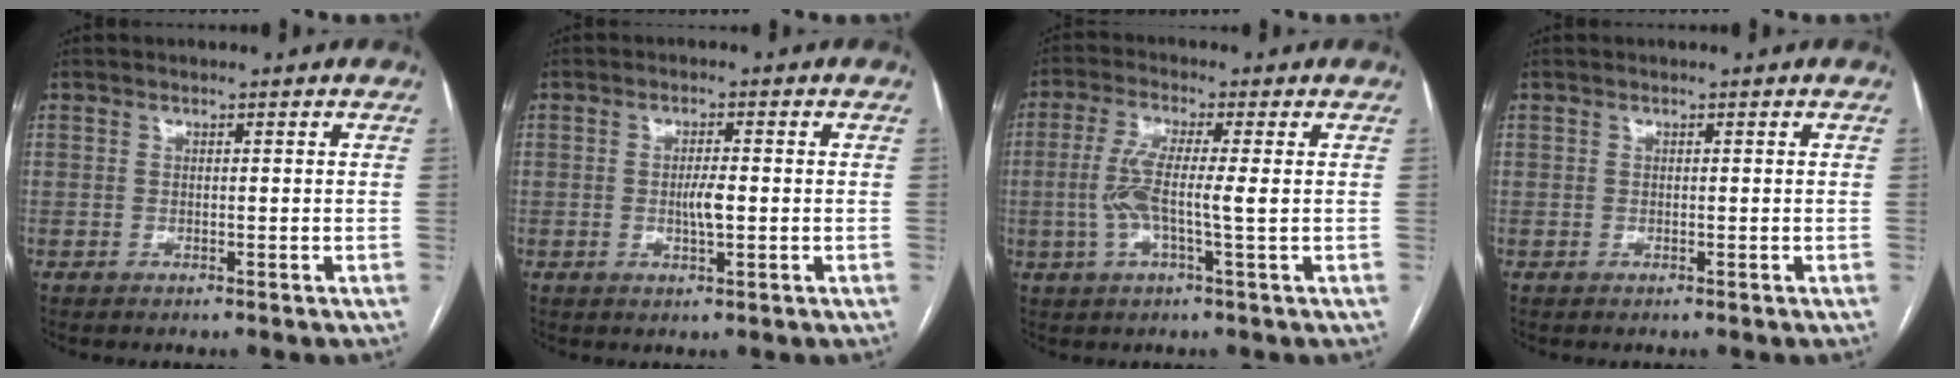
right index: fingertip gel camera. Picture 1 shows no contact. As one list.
[{"total": 2.9, "force": [-0.3, 0.4, 2.9], "torque": [-0.053, -0.001, -0.004]}, {"total": 6.8, "force": [-0.4, 0.4, 6.8], "torque": [-0.147, 0.004, -0.012]}, {"total": 0.0}]